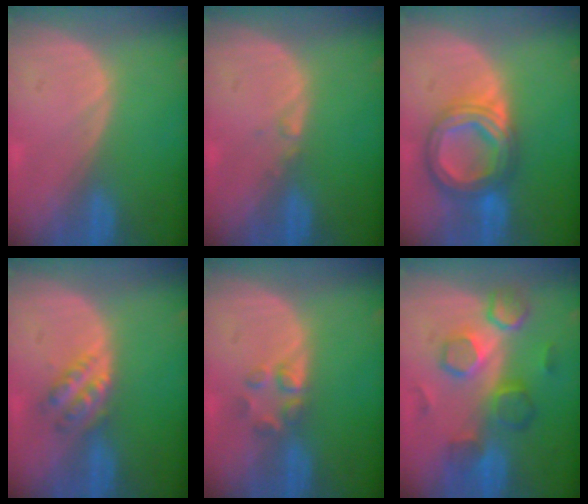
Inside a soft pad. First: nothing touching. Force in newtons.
{"total": 0.6, "press": 0.6, "slide": 0.2}
{"total": 8.7, "press": 8.6, "slide": 0.8}
{"total": 4.7, "press": 4.1, "slide": 2.2}
{"total": 2.9, "press": 2.9, "slide": 0.3}
{"total": 8.3, "press": 8.2, "slide": 1.4}